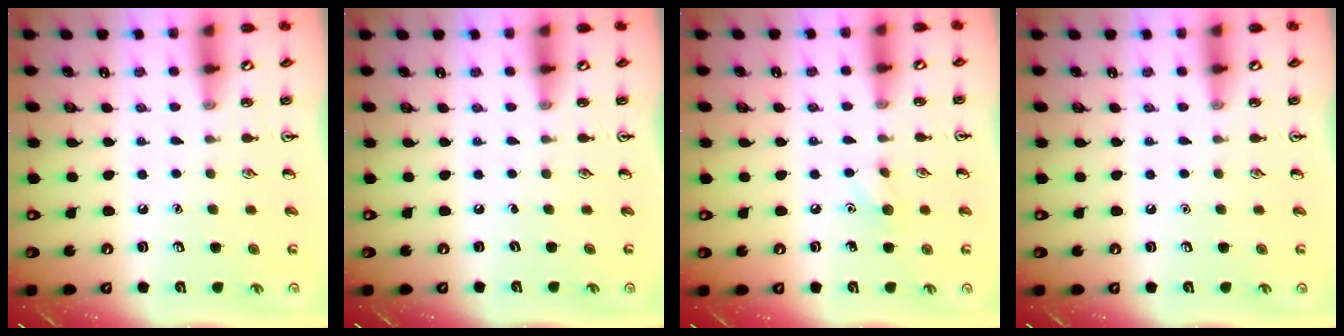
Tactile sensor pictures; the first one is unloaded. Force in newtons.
{"total": 0.0}
{"total": 5.9, "press": 5.7, "slide": 1.2}
{"total": 0.0}